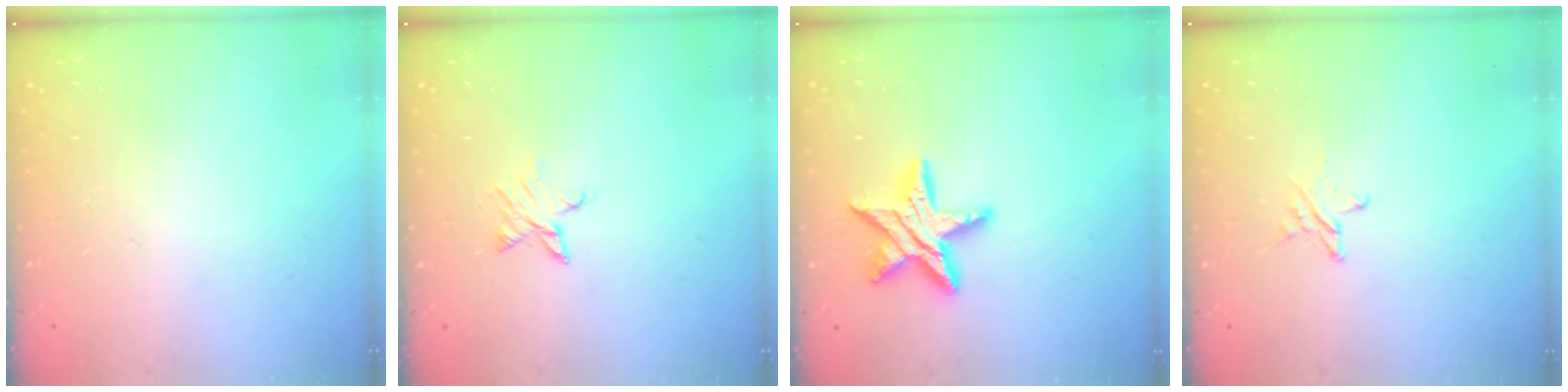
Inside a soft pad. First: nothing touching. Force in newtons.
{"total": 3.6, "press": 3.6, "slide": 0.4}
{"total": 13.8, "press": 13.8, "slide": 0.7}
{"total": 2.7, "press": 2.7, "slide": 0.2}